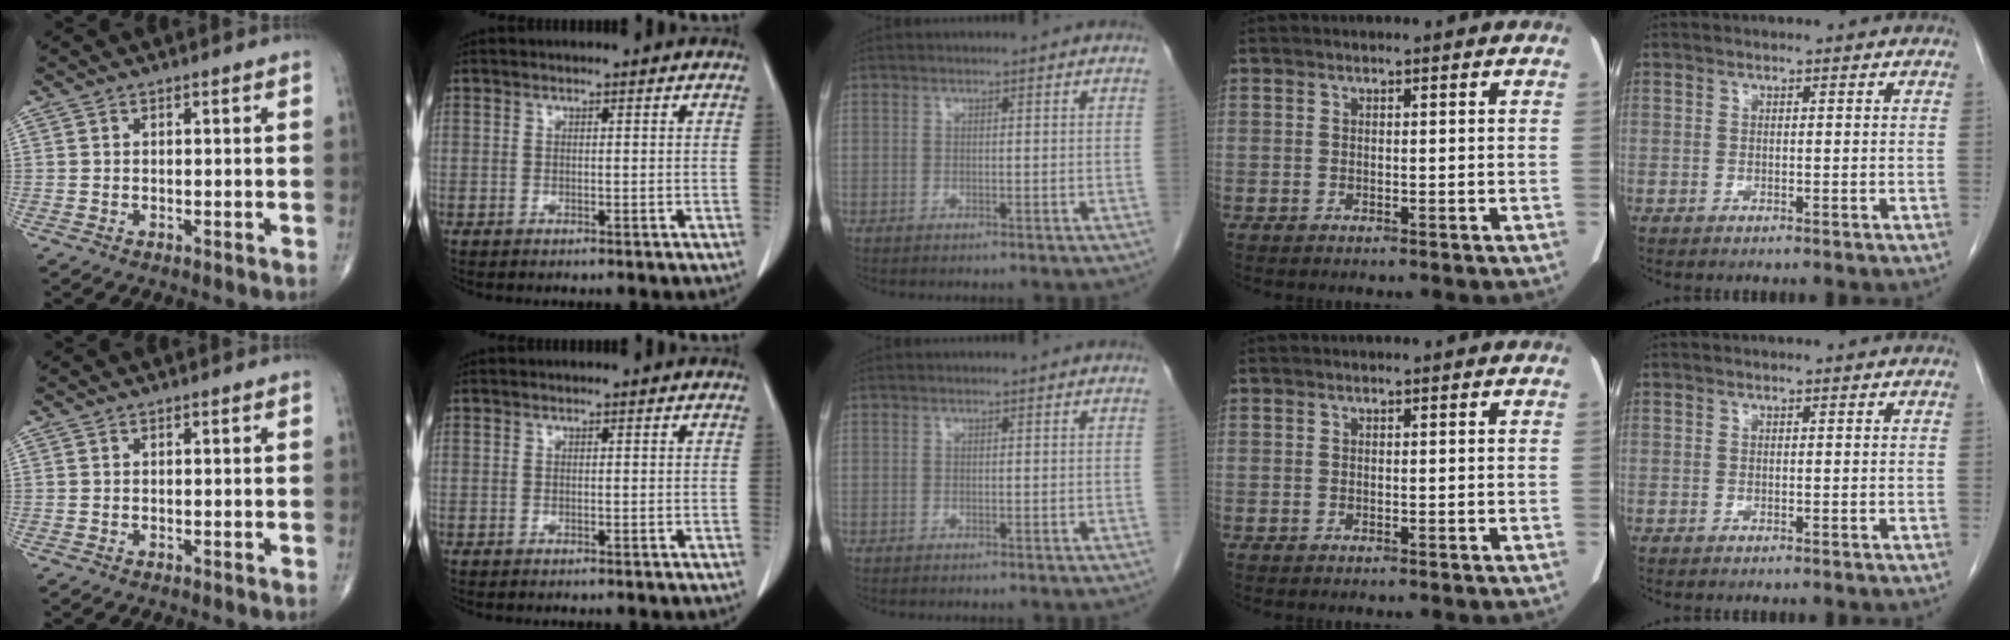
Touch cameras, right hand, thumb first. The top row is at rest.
{}